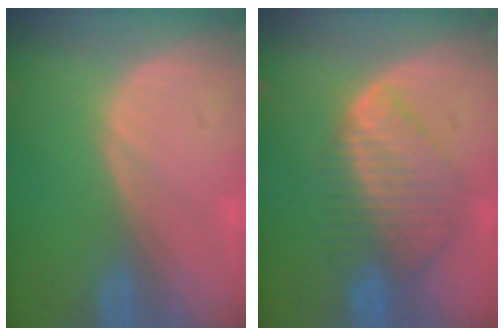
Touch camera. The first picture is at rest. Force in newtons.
{"total": 8.7, "press": 7.7, "slide": 4.0}